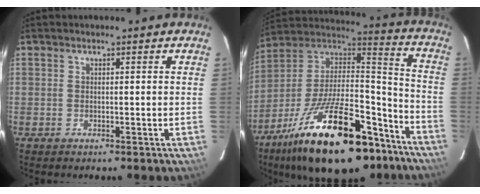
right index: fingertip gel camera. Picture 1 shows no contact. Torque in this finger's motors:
{"motor_torque": [1.68, -0.46, 1.05, 0.21]}